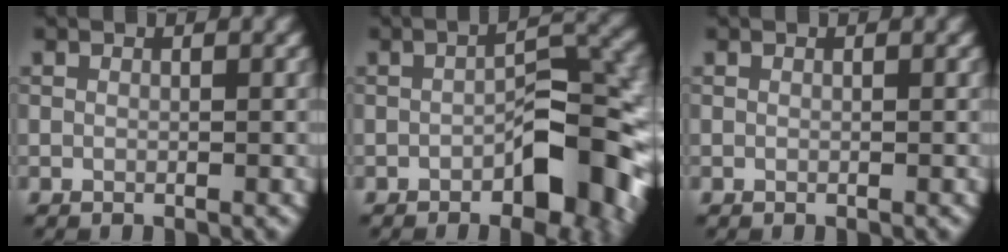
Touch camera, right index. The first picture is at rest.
{"total": 7.8, "force": [-2.8, 3.3, 6.5], "torque": [-0.076, 0.014, -0.046]}
{"total": 0.0}